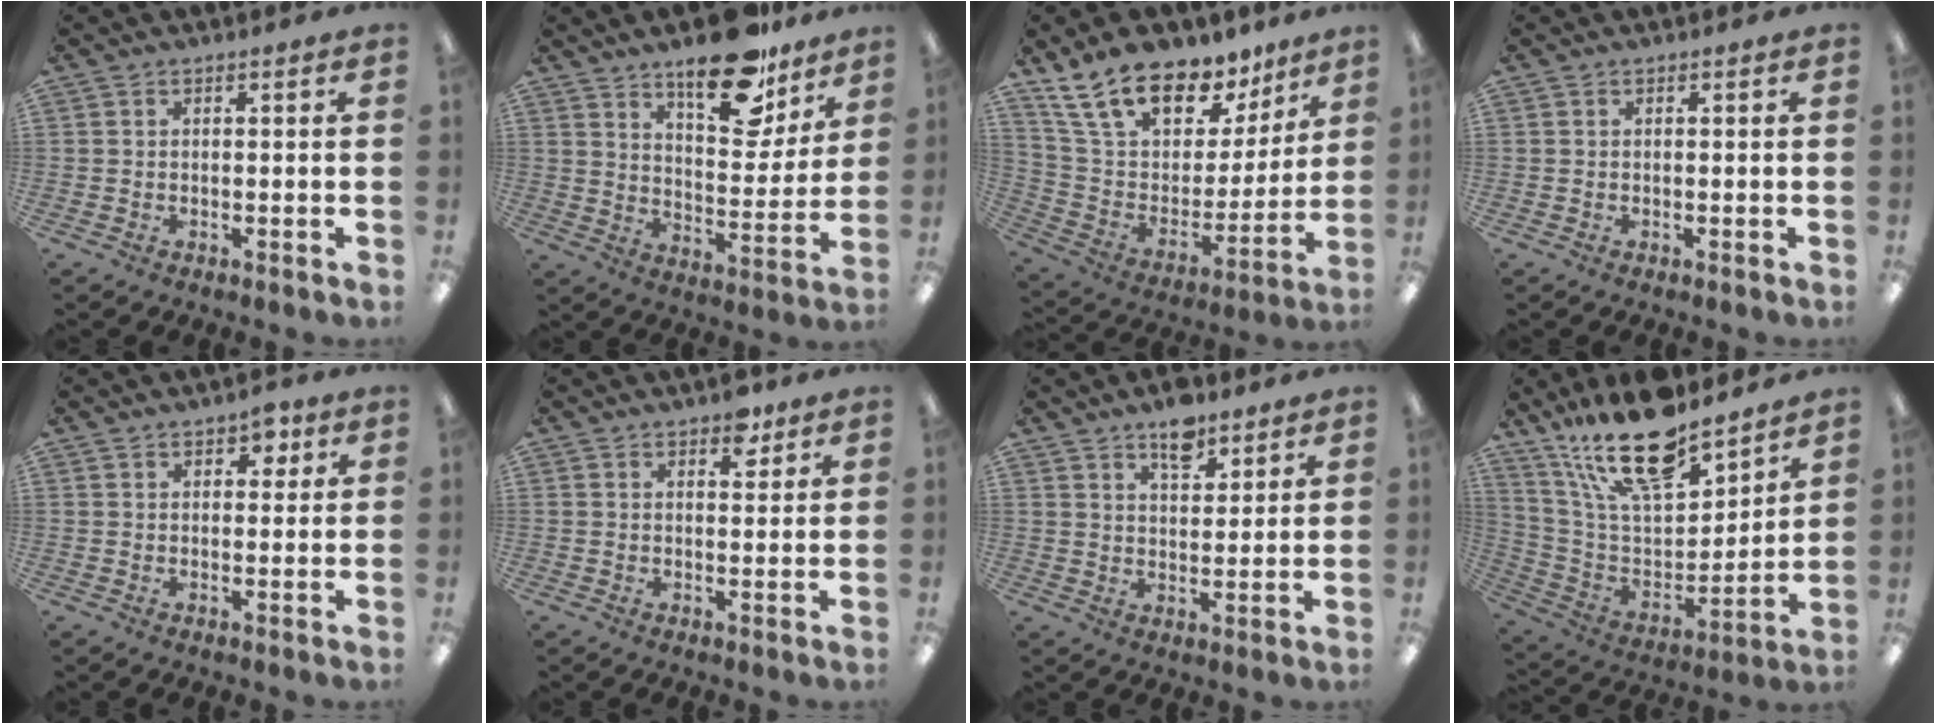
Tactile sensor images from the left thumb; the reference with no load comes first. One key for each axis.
{"total": 18.7, "fx": 13.2, "fy": 8.1, "fz": 10.5, "tx": -0.135, "ty": -0.080, "tz": 0.221}
{"total": 19.2, "fx": 14.0, "fy": 10.2, "fz": 8.4, "tx": -0.151, "ty": -0.088, "tz": 0.255}
{"total": 0.0}
{"total": 3.9, "fx": 2.2, "fy": 2.5, "fz": 2.0, "tx": -0.012, "ty": -0.005, "tz": 0.032}
{"total": 4.6, "fx": 3.2, "fy": 2.4, "fz": 2.3, "tx": -0.011, "ty": -0.015, "tz": 0.049}
{"total": 7.6, "fx": 5.5, "fy": 3.7, "fz": 3.7, "tx": -0.048, "ty": -0.026, "tz": 0.094}
{"total": 21.3, "fx": 16.2, "fy": 7.8, "fz": 11.4, "tx": -0.215, "ty": -0.095, "tz": 0.286}